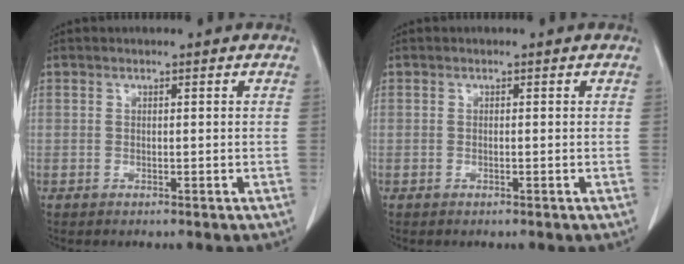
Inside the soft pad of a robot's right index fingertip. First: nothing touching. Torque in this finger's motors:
{"motor_torque": [0.02, -0.04, -0.03, 0.00]}